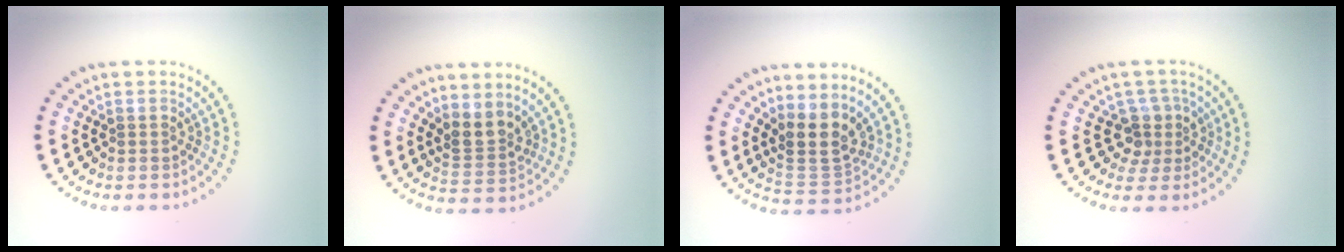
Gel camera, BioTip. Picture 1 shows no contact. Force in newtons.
{"total": 2.6, "press": 2.0, "slide": 1.8}
{"total": 3.4, "press": 2.6, "slide": 2.3}
{"total": 2.8, "press": 2.0, "slide": 1.9}